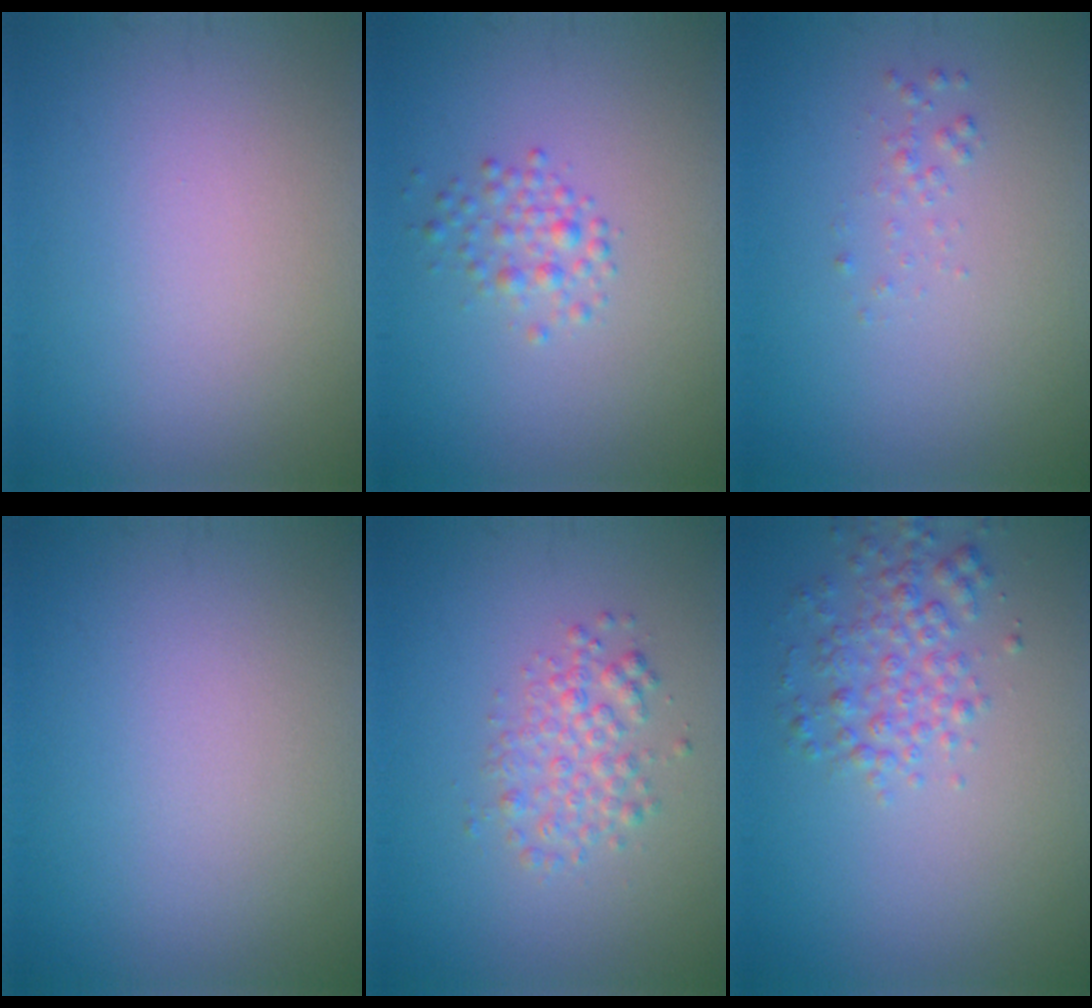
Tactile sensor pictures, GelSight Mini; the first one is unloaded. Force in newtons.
{"total": 1.8, "press": 1.8, "slide": 0.0}
{"total": 0.8, "press": 0.8, "slide": 0.1}
{"total": 0.0}
{"total": 2.6, "press": 2.6, "slide": 0.0}
{"total": 3.1, "press": 3.1, "slide": 0.1}